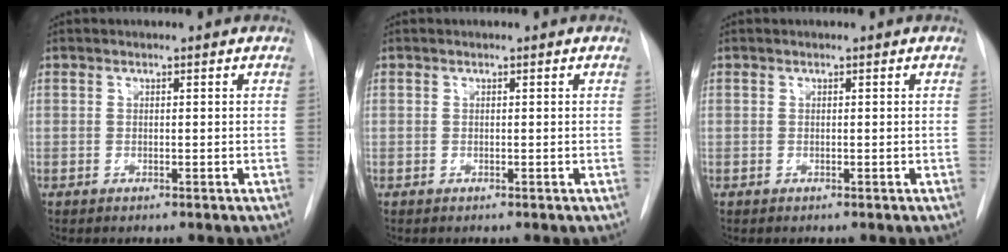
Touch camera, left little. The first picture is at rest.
{"total": 0.0}
{"total": 0.0}